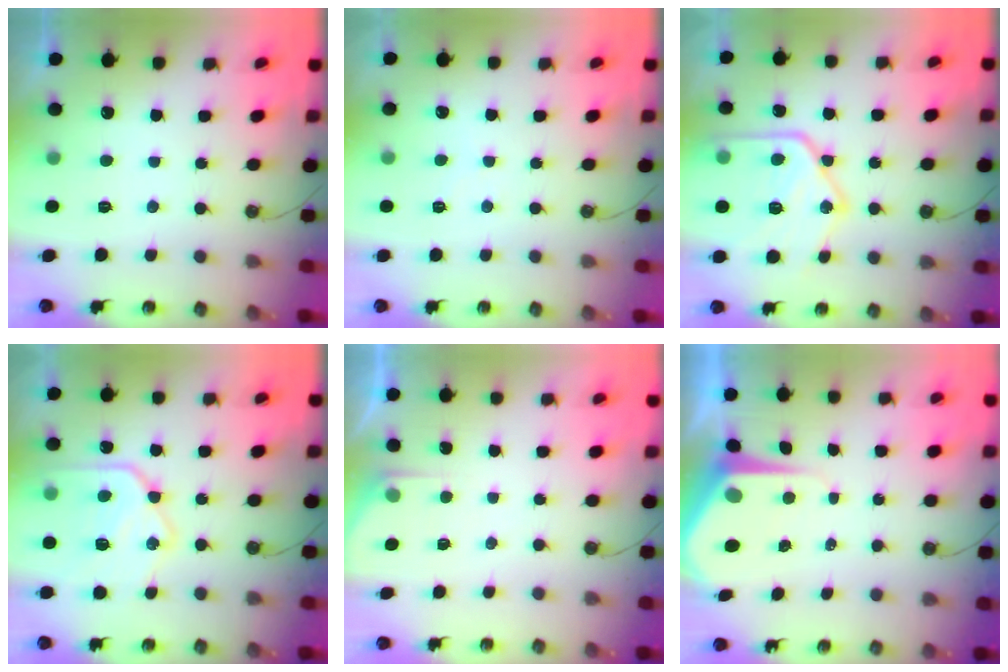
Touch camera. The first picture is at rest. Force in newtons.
{"total": 1.8, "press": 1.8, "slide": 0.4}
{"total": 23.8, "press": 23.7, "slide": 2.5}
{"total": 19.2, "press": 19.1, "slide": 1.5}
{"total": 3.3, "press": 3.3, "slide": 0.4}
{"total": 7.6, "press": 7.6, "slide": 0.8}